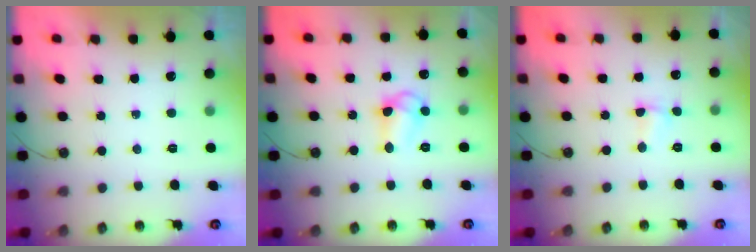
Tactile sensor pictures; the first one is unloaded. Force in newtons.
{"total": 8.8, "press": 8.8, "slide": 0.6}
{"total": 2.0, "press": 1.9, "slide": 0.5}